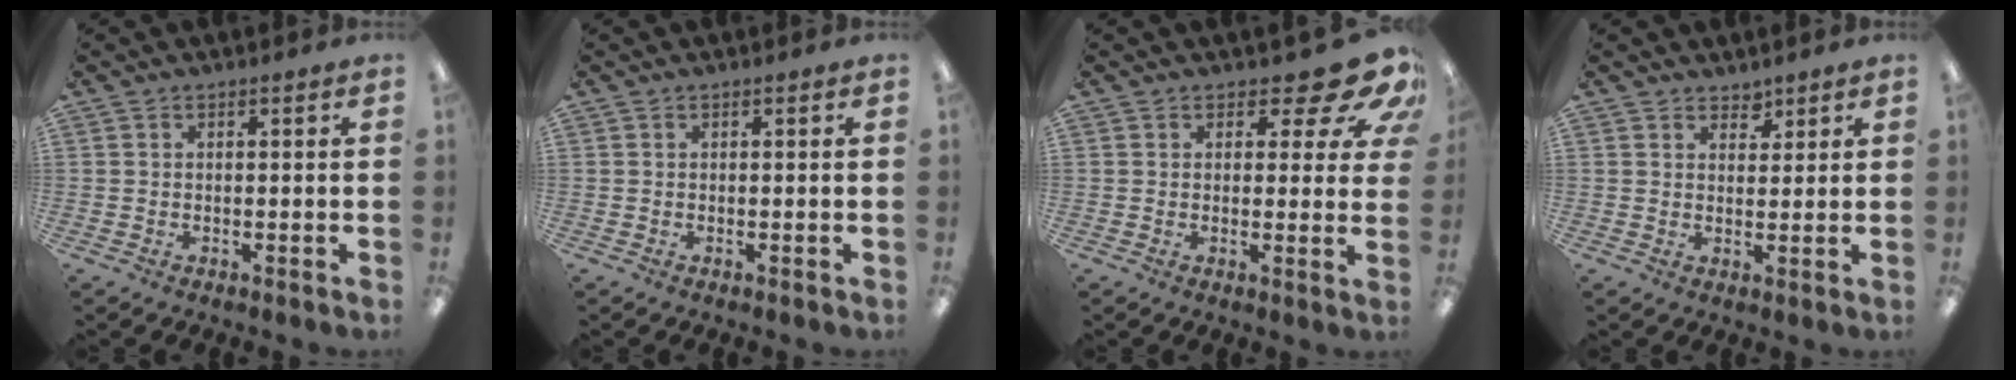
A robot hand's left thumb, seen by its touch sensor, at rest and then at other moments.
{"total": 0.0}
{"total": 10.5, "force": [6.7, 4.3, 6.9], "torque": [-0.078, -0.046, 0.117]}
{"total": 3.0, "force": [2.6, 1.6, 0.3], "torque": [0.012, -0.018, 0.044]}